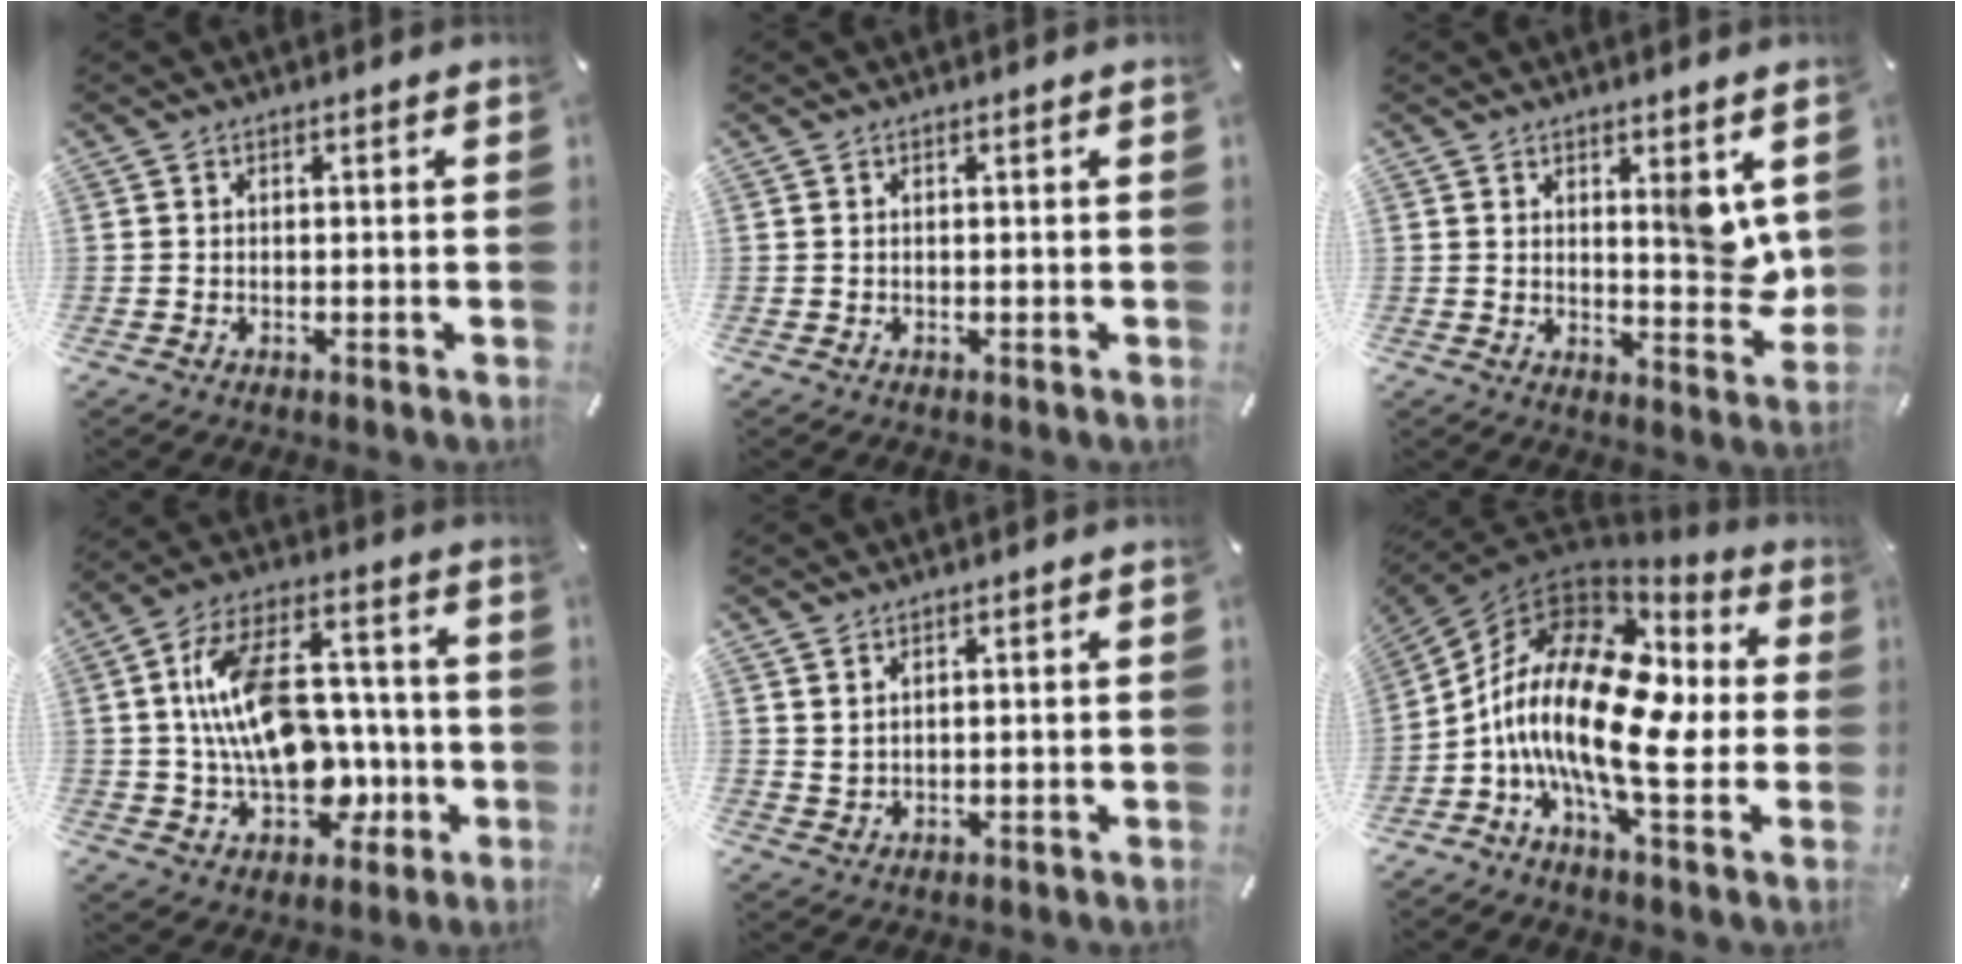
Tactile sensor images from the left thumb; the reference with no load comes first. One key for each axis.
{"total": 0.0}
{"total": 7.4, "fx": 3.1, "fy": 3.5, "fz": 5.8, "tx": -0.051, "ty": -0.032, "tz": 0.048}
{"total": 19.8, "fx": -0.5, "fy": 13.2, "fz": 14.7, "tx": -0.263, "ty": 0.011, "tz": -0.003}
{"total": 1.8, "fx": 1.4, "fy": 0.9, "fz": 0.7, "tx": -0.016, "ty": -0.001, "tz": 0.027}
{"total": 21.1, "fx": -3.7, "fy": 9.8, "fz": 18.3, "tx": -0.383, "ty": 0.000, "tz": -0.069}